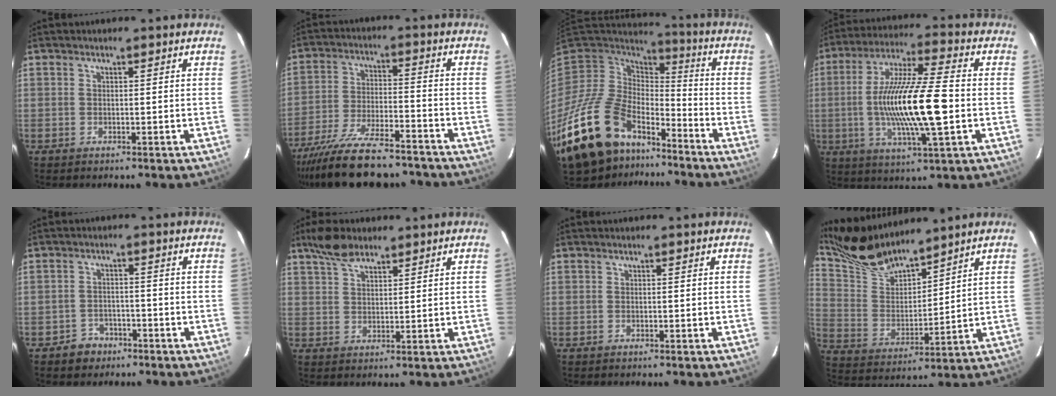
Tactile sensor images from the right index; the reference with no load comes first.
{"total": 20.3, "force": [-17.2, 5.2, 9.5], "torque": [-0.189, -0.033, -0.264]}
{"total": 25.8, "force": [-16.5, 14.3, 13.8], "torque": [-0.296, -0.017, -0.266]}
{"total": 18.2, "force": [-2.0, 2.8, 17.9], "torque": [-0.337, -0.005, -0.037]}
{"total": 3.6, "force": [-2.0, 2.9, 0.4], "torque": [-0.020, 0.009, -0.026]}
{"total": 6.6, "force": [4.9, 2.7, 3.4], "torque": [-0.064, 0.017, 0.093]}
{"total": 0.0}
{"total": 14.9, "force": [13.2, 3.6, 5.7], "torque": [-0.125, 0.006, 0.262]}